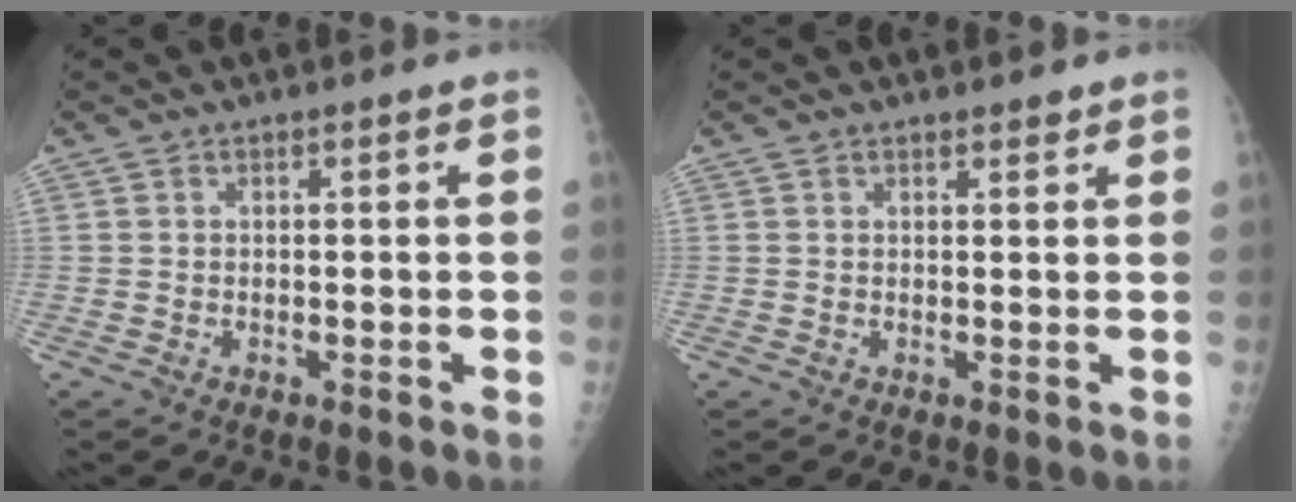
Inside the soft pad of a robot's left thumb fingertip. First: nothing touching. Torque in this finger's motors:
{"motor_torque": [-0.16, -0.01, -0.31, -0.24, 0.00]}